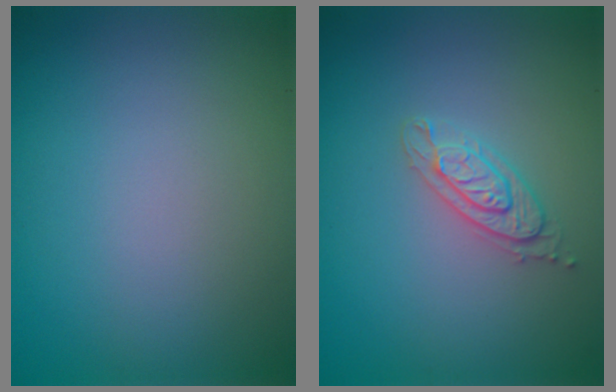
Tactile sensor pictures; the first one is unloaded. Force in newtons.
{"total": 2.1, "press": 2.0, "slide": 0.4}